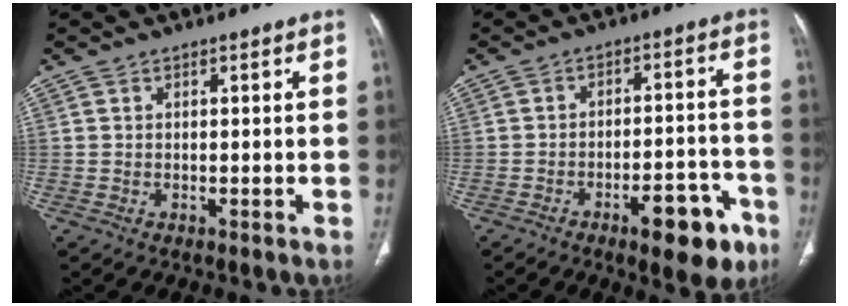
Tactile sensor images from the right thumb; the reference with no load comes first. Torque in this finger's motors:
{"motor_torque": [1.24, 1.93, 0.00, -0.05, 0.17]}